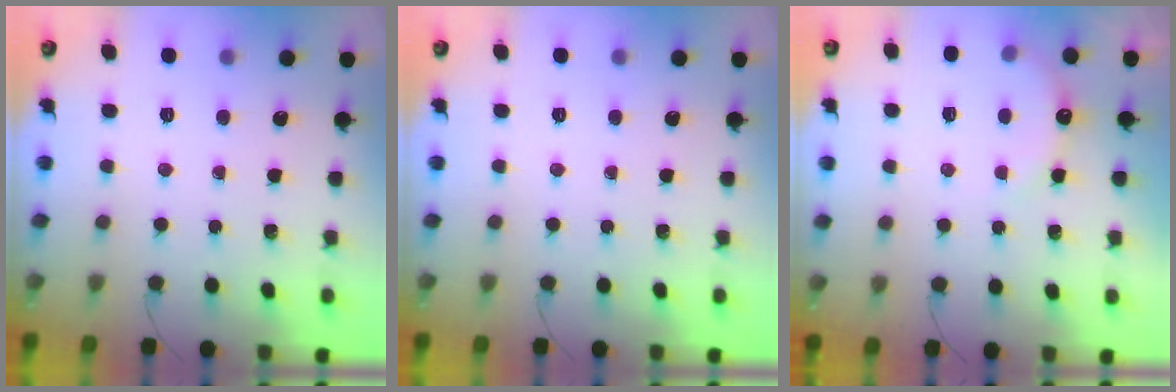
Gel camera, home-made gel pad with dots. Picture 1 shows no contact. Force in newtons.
{"total": 0.0}
{"total": 5.6, "press": 5.5, "slide": 1.3}